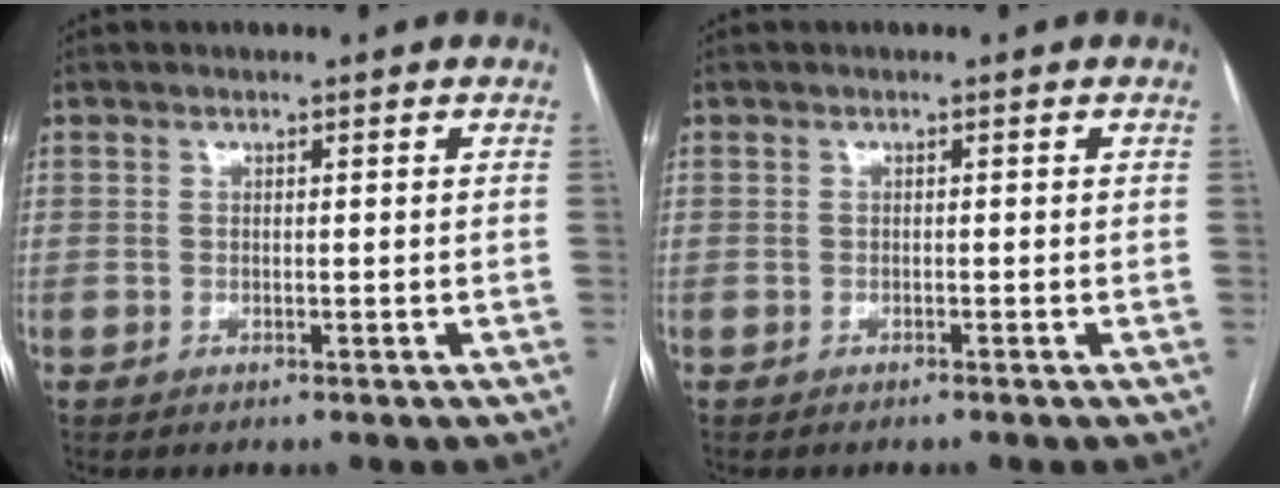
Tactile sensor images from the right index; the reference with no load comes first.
{"total": 0.0}